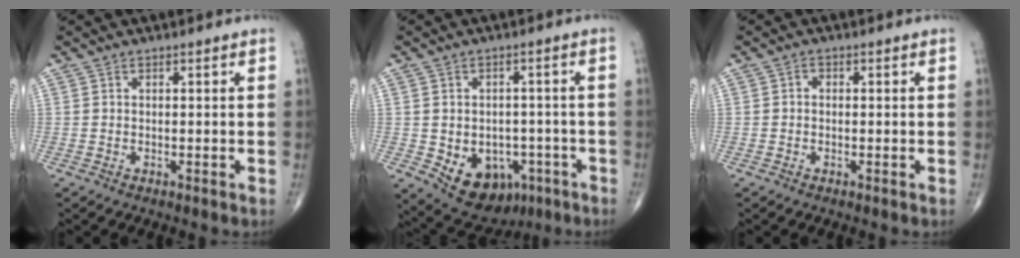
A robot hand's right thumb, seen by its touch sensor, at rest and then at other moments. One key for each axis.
{"total": 11.8, "fx": -4.4, "fy": 8.6, "fz": 6.8, "tx": -0.072, "ty": 0.021, "tz": -0.047}
{"total": 1.0, "fx": -0.1, "fy": 0.8, "fz": 0.6, "tx": -0.001, "ty": 0.004, "tz": -0.006}